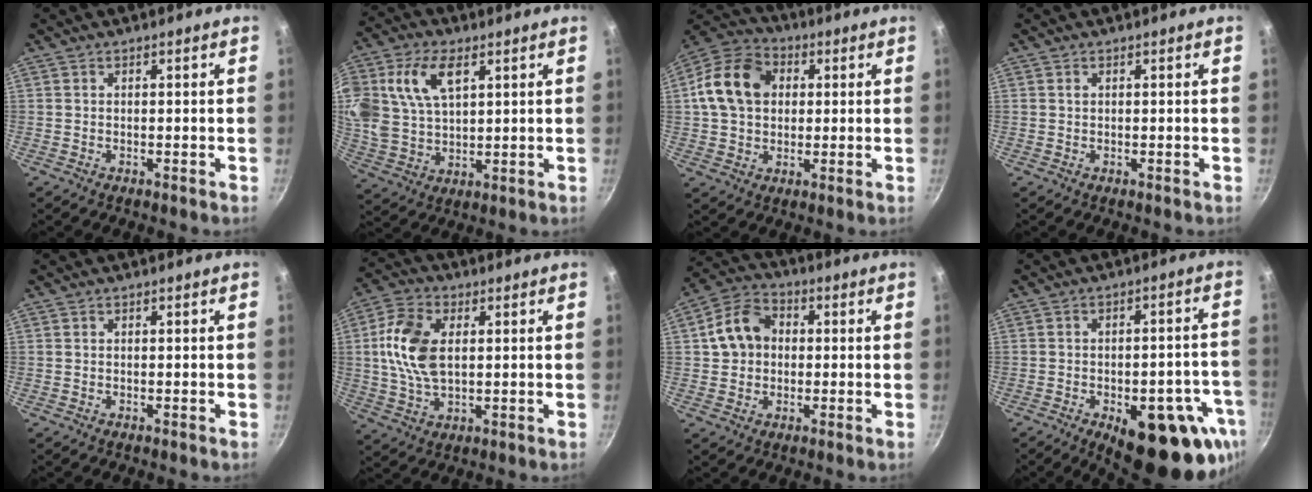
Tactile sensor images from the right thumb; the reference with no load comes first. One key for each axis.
{"total": 15.4, "fx": 5.6, "fy": 9.5, "fz": 10.8, "tx": -0.212, "ty": -0.003, "tz": 0.112}
{"total": 13.8, "fx": 2.3, "fy": 10.7, "fz": 8.4, "tx": -0.130, "ty": 0.019, "tz": 0.023}
{"total": 0.6, "fx": 0.2, "fy": 0.4, "fz": 0.3, "tx": -0.005, "ty": 0.002, "tz": 0.004}
{"total": 0.0}
{"total": 12.0, "fx": 1.8, "fy": 7.2, "fz": 9.5, "tx": -0.176, "ty": 0.007, "tz": 0.029}
{"total": 9.5, "fx": 0.9, "fy": 7.7, "fz": 5.5, "tx": -0.073, "ty": 0.019, "tz": 0.000}
{"total": 20.9, "fx": -9.6, "fy": 9.1, "fz": 16.1, "tx": -0.136, "ty": 0.022, "tz": -0.116}